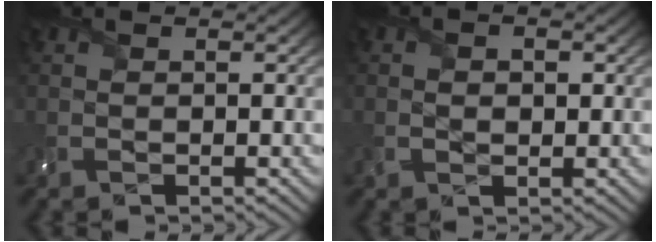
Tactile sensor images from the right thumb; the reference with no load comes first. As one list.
[{"total": 2.1, "force": [0.2, 1.5, 1.5], "torque": [-0.027, -0.005, 0.007]}]